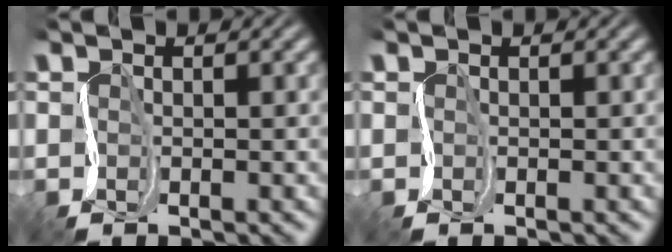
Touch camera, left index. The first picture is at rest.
{"total": 0.0}